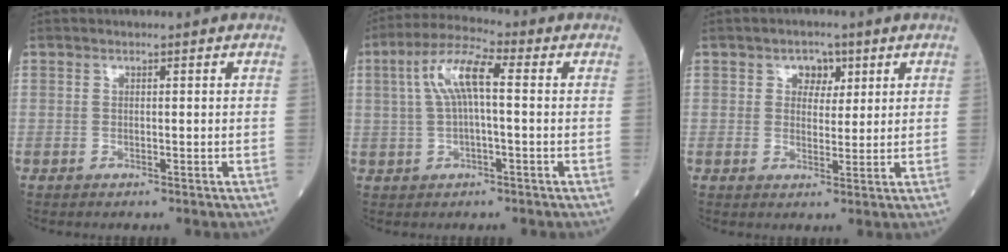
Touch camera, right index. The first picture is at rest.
{"total": 7.9, "force": [1.2, 1.7, 7.6], "torque": [-0.157, 0.029, 0.020]}
{"total": 3.5, "force": [1.6, 2.5, 1.8], "torque": [-0.020, 0.006, 0.023]}